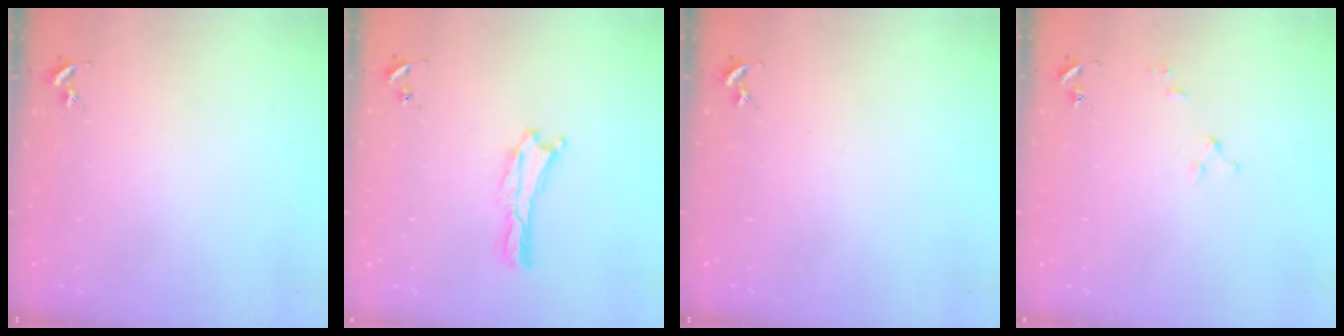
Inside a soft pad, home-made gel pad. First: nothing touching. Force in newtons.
{"total": 0.0}
{"total": 0.0}
{"total": 2.6, "press": 2.6, "slide": 0.3}